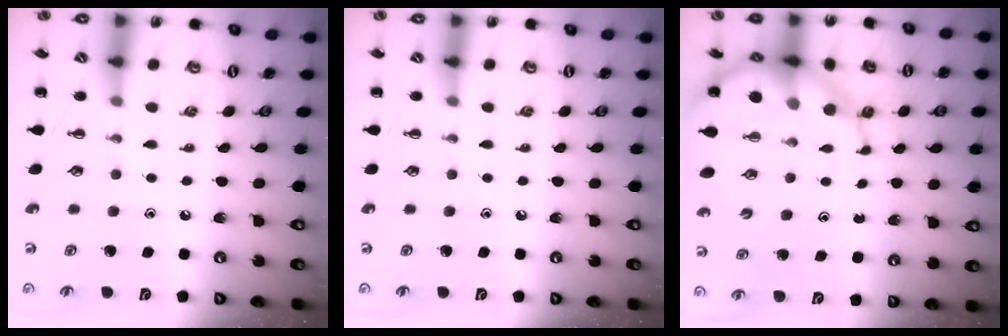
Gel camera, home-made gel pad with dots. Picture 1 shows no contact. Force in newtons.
{"total": 0.0}
{"total": 10.0, "press": 9.5, "slide": 3.0}